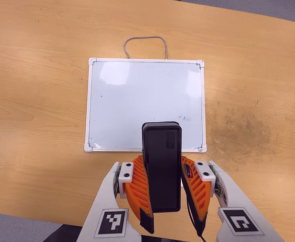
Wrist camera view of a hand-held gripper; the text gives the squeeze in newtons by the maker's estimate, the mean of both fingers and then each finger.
{"total": 7.8, "left": 7.2, "right": 8.4}